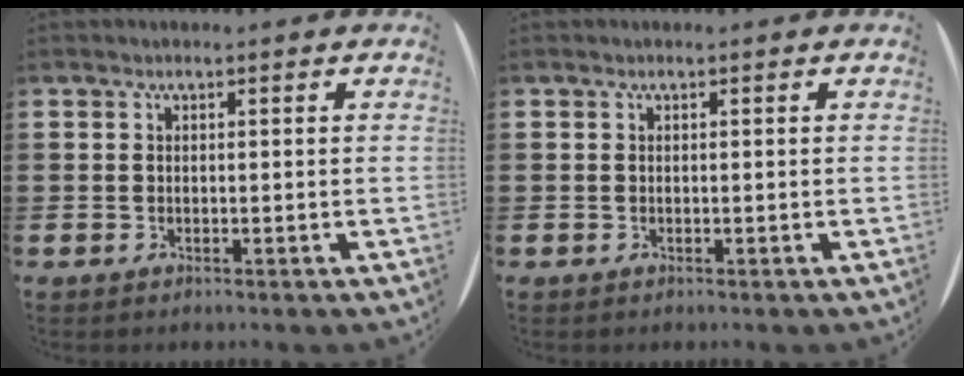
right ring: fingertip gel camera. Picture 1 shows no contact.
{"total": 0.0}